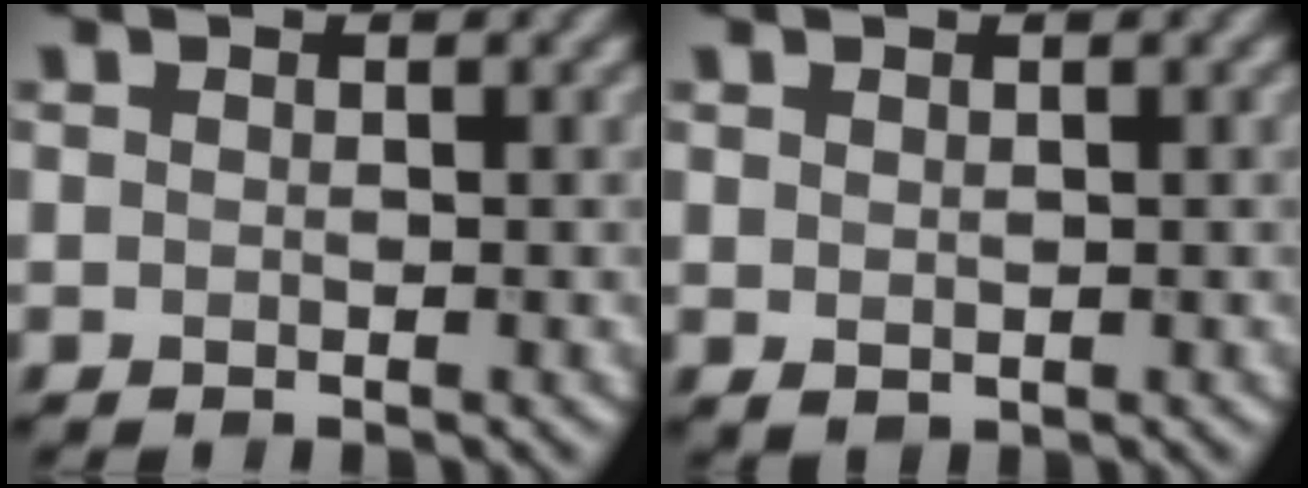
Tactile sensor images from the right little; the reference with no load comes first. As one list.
[{"total": 0.7, "force": [0.4, 0.5, 0.4], "torque": [-0.008, -0.001, 0.011]}]